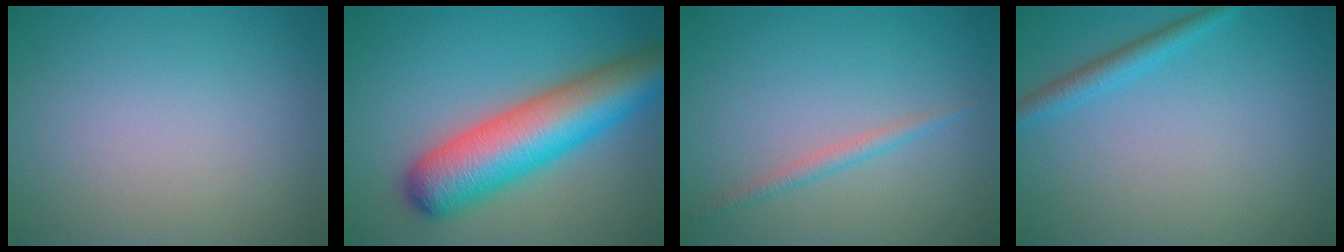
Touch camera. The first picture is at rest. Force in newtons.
{"total": 10.1, "press": 10.1, "slide": 0.3}
{"total": 1.3, "press": 1.3, "slide": 0.0}
{"total": 1.9, "press": 1.9, "slide": 0.1}